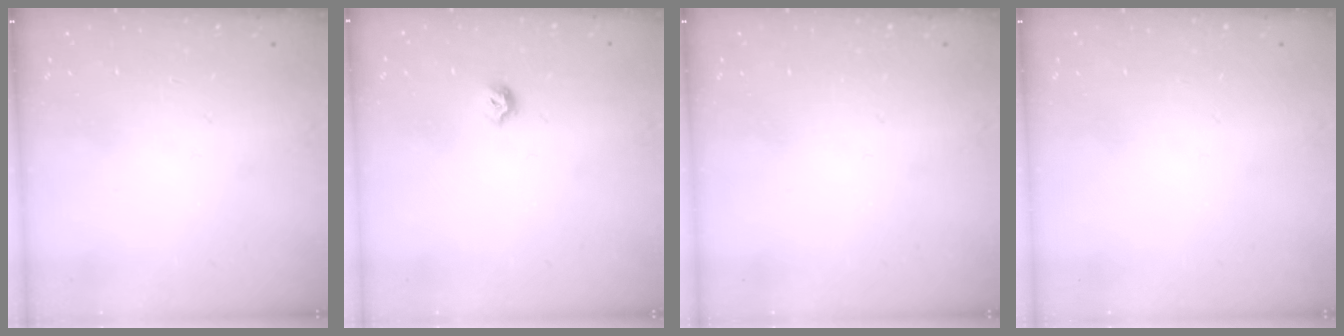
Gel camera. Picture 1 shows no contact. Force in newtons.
{"total": 4.9, "press": 4.8, "slide": 0.9}
{"total": 0.0}
{"total": 0.0}